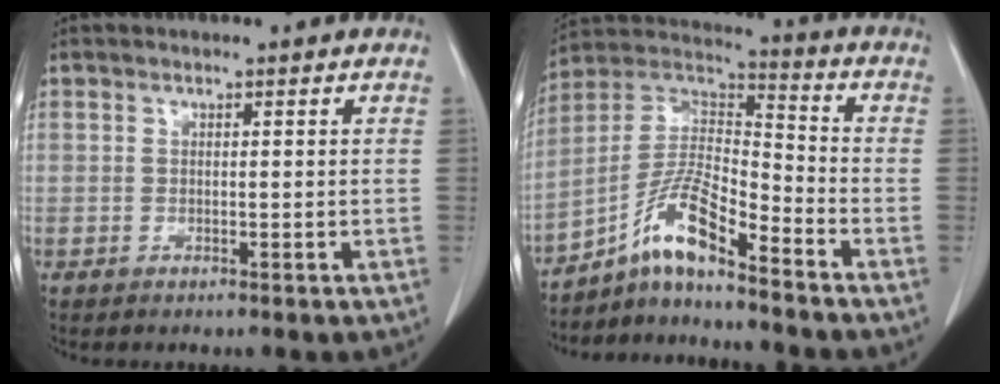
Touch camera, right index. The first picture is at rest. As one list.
[{"total": 10.3, "force": [-7.4, 0.9, 7.0], "torque": [-0.150, 0.019, -0.137]}]